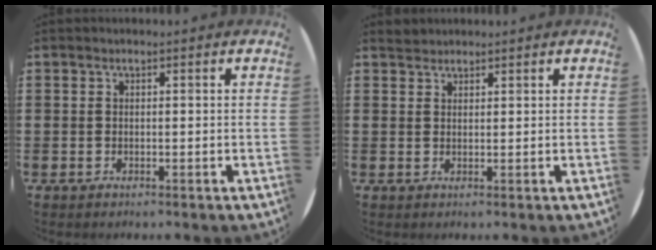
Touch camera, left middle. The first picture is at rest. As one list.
[{"total": 1.2, "force": [1.1, 0.3, -0.1], "torque": [0.007, -0.001, 0.022]}]